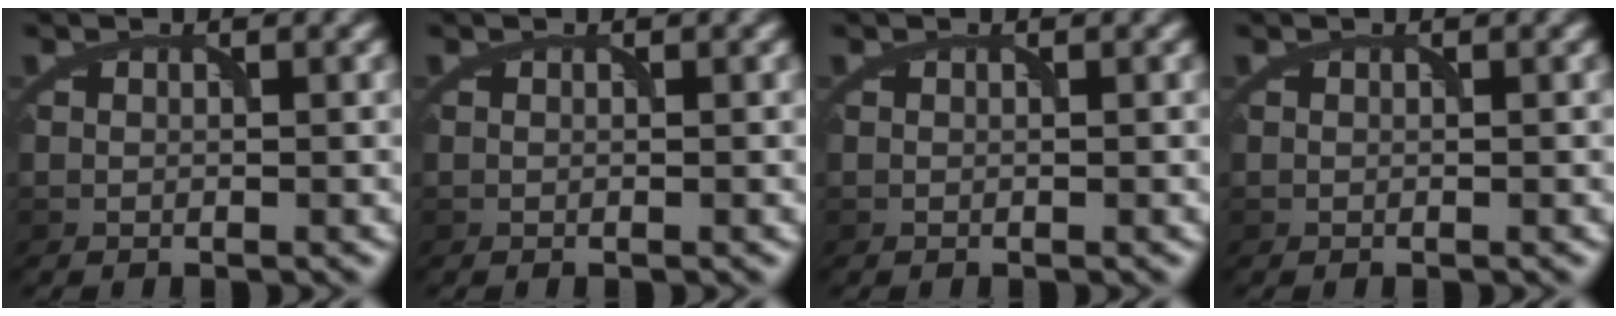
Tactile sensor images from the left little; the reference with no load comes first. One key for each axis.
{"total": 0.0}
{"total": 0.0}
{"total": 0.0}